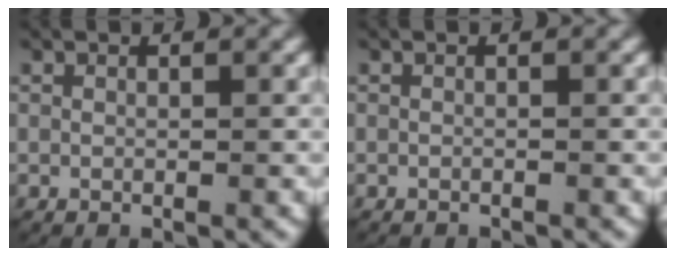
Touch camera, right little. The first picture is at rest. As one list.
[{"total": 0.6, "force": [-0.6, 0.0, -0.1], "torque": [-0.006, -0.006, -0.008]}]